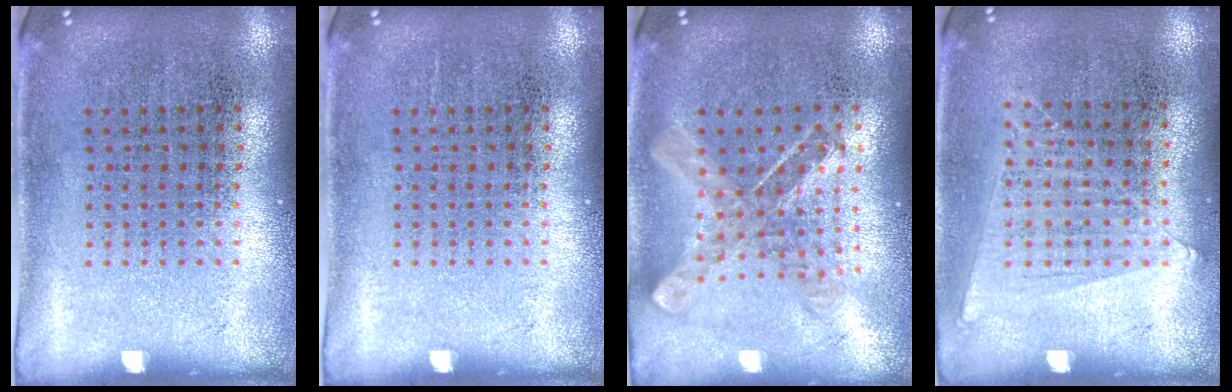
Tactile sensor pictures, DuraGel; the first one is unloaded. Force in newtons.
{"total": 0.0}
{"total": 0.9, "press": 0.9, "slide": 0.1}
{"total": 0.7, "press": 0.5, "slide": 0.5}